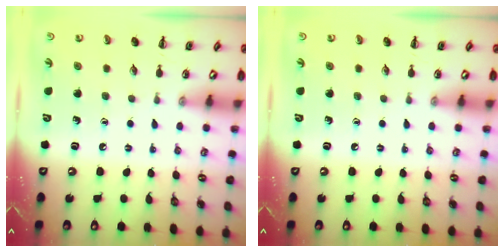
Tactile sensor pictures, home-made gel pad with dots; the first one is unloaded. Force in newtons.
{"total": 0.0}